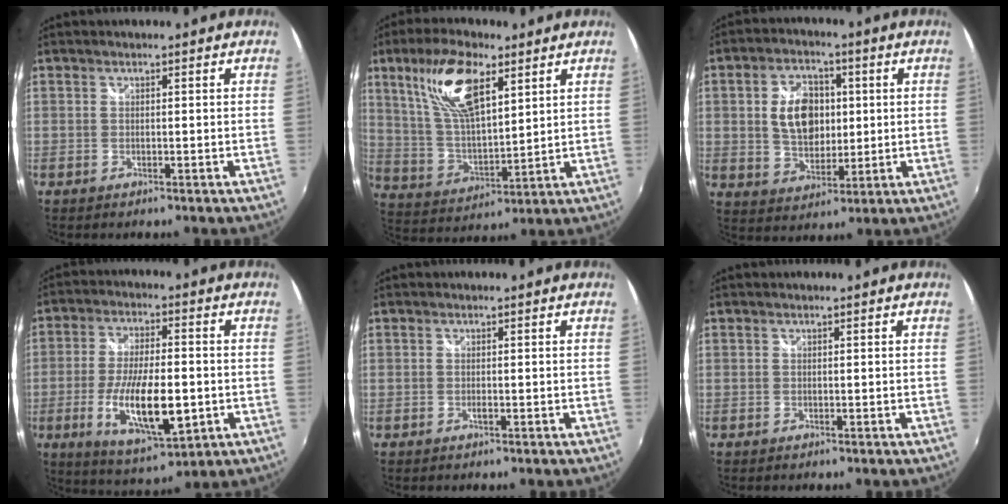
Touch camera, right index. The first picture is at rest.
{"total": 15.2, "force": [7.8, 5.8, 11.7], "torque": [-0.224, 0.014, 0.157]}
{"total": 10.7, "force": [1.4, 7.2, 7.8], "torque": [-0.143, 0.014, 0.031]}
{"total": 15.5, "force": [-3.7, 5.2, 14.1], "torque": [-0.270, -0.024, -0.057]}
{"total": 0.7, "force": [-0.2, 0.1, 0.7], "torque": [-0.012, 0.000, -0.005]}
{"total": 0.0}